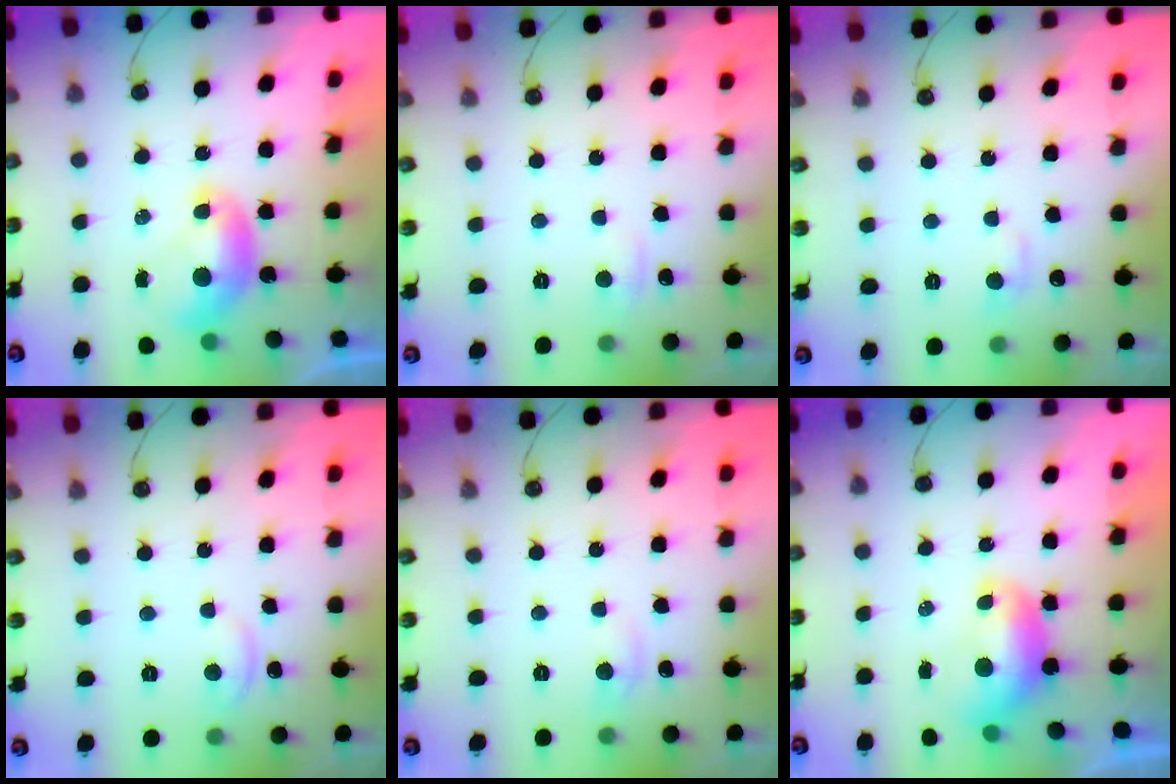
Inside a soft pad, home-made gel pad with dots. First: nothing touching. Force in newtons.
{"total": 2.3, "press": 2.2, "slide": 0.5}
{"total": 1.1, "press": 0.9, "slide": 0.7}
{"total": 2.6, "press": 2.6, "slide": 0.3}
{"total": 0.7, "press": 0.3, "slide": 0.7}
{"total": 1.2, "press": 1.1, "slide": 0.3}